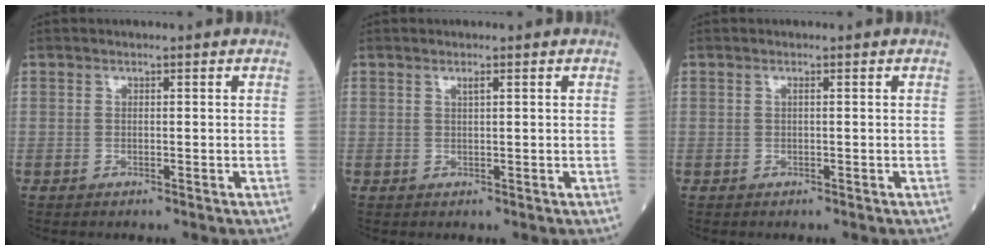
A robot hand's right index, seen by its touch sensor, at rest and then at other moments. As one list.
[{"total": 0.8, "force": [0.4, -0.1, 0.6], "torque": [-0.013, 0.000, 0.008]}, {"total": 0.0}]